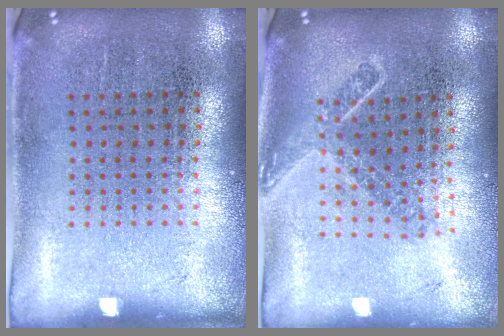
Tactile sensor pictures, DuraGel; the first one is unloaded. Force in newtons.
{"total": 1.8, "press": 1.4, "slide": 1.2}